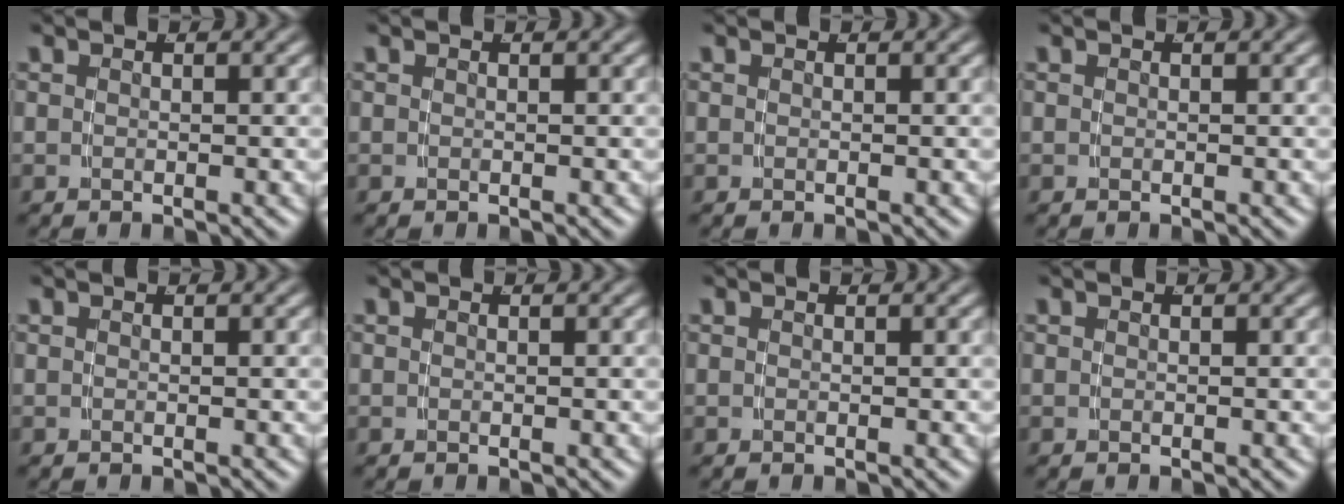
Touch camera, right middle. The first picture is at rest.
{"total": 0.0}
{"total": 0.0}
{"total": 0.0}
{"total": 0.0}
{"total": 0.0}
{"total": 0.0}
{"total": 0.0}